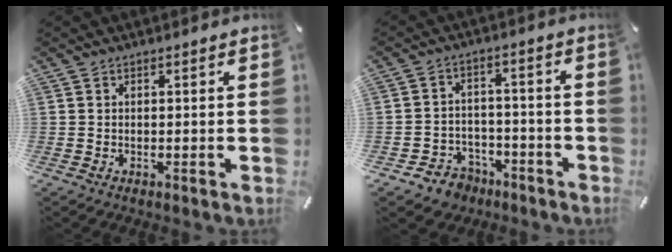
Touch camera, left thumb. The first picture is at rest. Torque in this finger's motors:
{"motor_torque": [-0.31, 0.42, 0.34, 0.42, 0.01]}